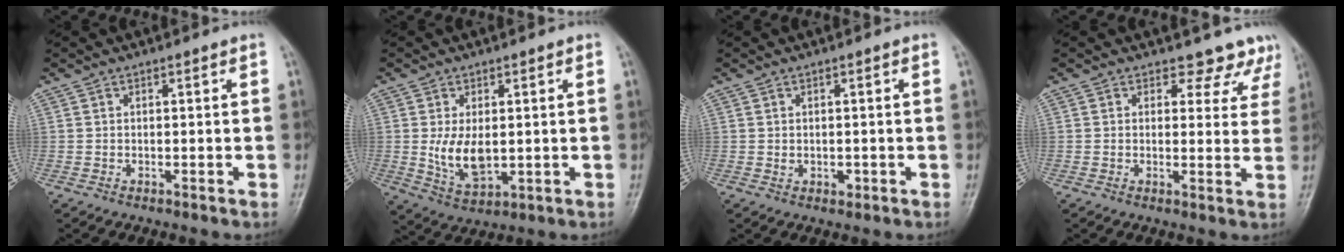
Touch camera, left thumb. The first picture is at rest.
{"total": 7.3, "force": [0.2, 4.2, 6.0], "torque": [-0.101, -0.014, 0.016]}
{"total": 1.6, "force": [-0.3, 1.2, 0.9], "torque": [-0.008, 0.004, -0.001]}
{"total": 6.6, "force": [5.6, 3.5, 0.3], "torque": [0.041, -0.028, 0.041]}